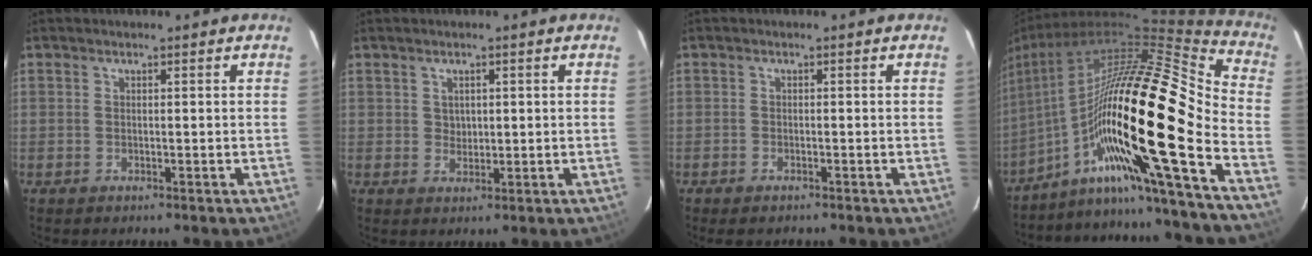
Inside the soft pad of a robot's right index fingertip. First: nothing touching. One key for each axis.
{"total": 2.1, "fx": 0.6, "fy": 1.7, "fz": 1.0, "tx": -0.012, "ty": 0.005, "tz": 0.014}
{"total": 1.9, "fx": -1.6, "fy": 0.6, "fz": 0.8, "tx": -0.025, "ty": -0.003, "tz": -0.030}
{"total": 25.9, "fx": -8.4, "fy": 4.0, "fz": 24.2, "tx": -0.416, "ty": -0.046, "tz": -0.170}